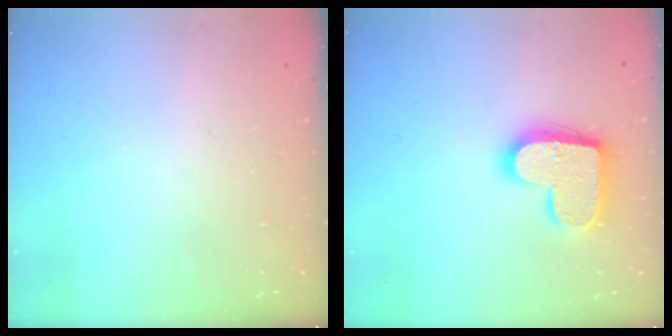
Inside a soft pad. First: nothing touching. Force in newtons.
{"total": 16.6, "press": 16.5, "slide": 0.9}